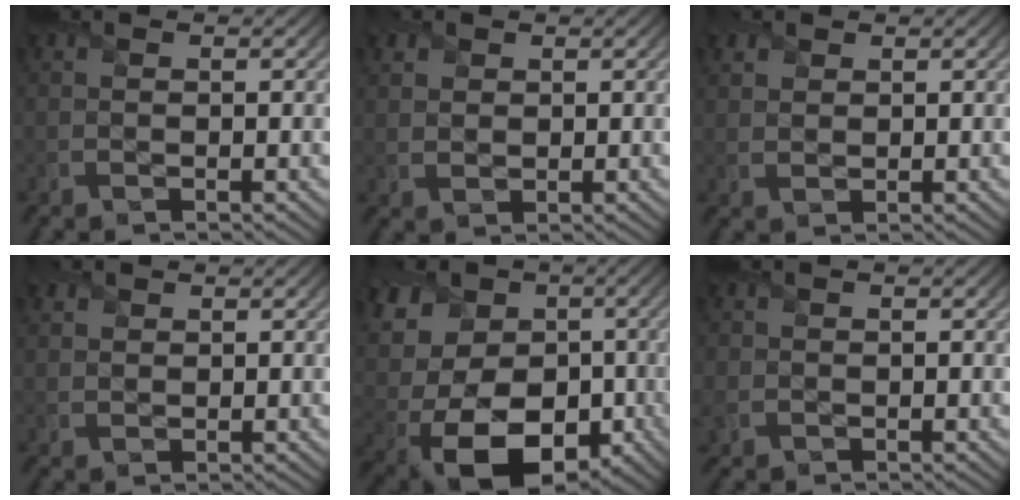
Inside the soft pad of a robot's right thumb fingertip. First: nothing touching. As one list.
[{"total": 2.3, "force": [1.4, 1.6, 1.0], "torque": [-0.028, 0.002, 0.027]}, {"total": 2.0, "force": [1.4, 1.2, 0.8], "torque": [-0.023, 0.003, 0.031]}, {"total": 1.6, "force": [1.1, 1.0, 0.6], "torque": [-0.018, 0.002, 0.024]}, {"total": 17.6, "force": [-0.9, 13.5, 11.2], "torque": [-0.245, 0.005, -0.026]}, {"total": 2.0, "force": [-0.4, 1.8, 0.8], "torque": [-0.029, -0.007, -0.011]}]